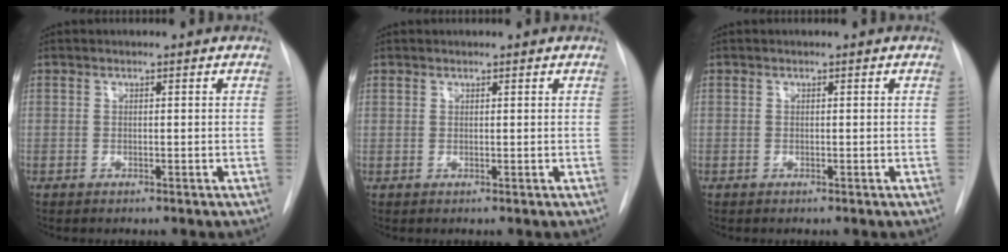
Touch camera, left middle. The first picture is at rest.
{"total": 0.6, "force": [0.2, -0.2, -0.6], "torque": [0.014, -0.007, 0.000]}
{"total": 0.0}